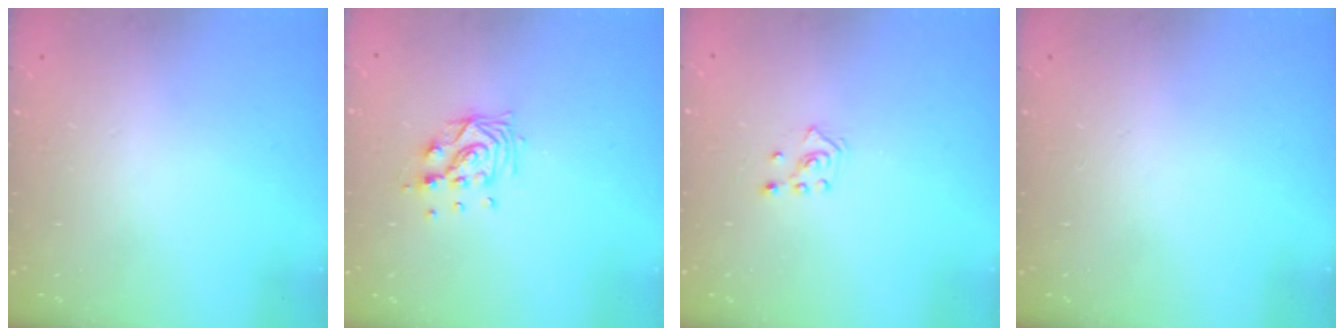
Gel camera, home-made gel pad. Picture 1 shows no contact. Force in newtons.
{"total": 10.0, "press": 9.9, "slide": 1.2}
{"total": 2.8, "press": 2.7, "slide": 0.7}
{"total": 0.0}